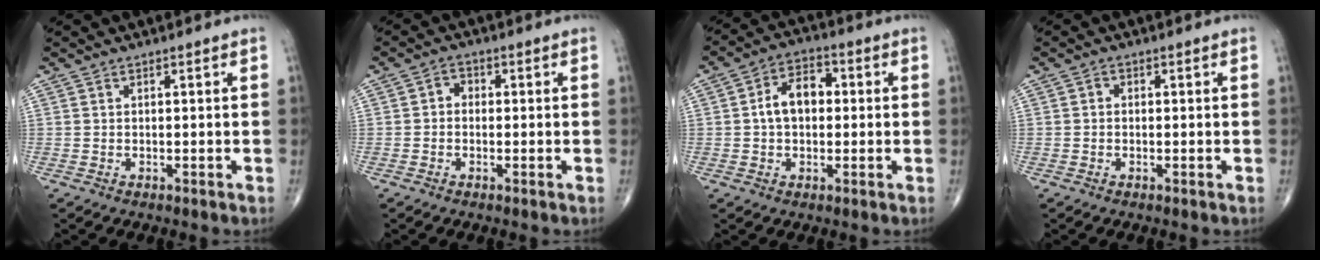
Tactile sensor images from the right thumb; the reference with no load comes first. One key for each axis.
{"total": 2.3, "fx": -0.2, "fy": 1.9, "fz": 1.3, "tx": -0.001, "ty": 0.011, "tz": -0.014}
{"total": 8.1, "fx": 0.5, "fy": 5.5, "fz": 5.9, "tx": -0.085, "ty": 0.024, "tz": 0.000}
{"total": 0.9, "fx": -0.1, "fy": 0.8, "fz": 0.4, "tx": 0.003, "ty": 0.003, "tz": -0.007}